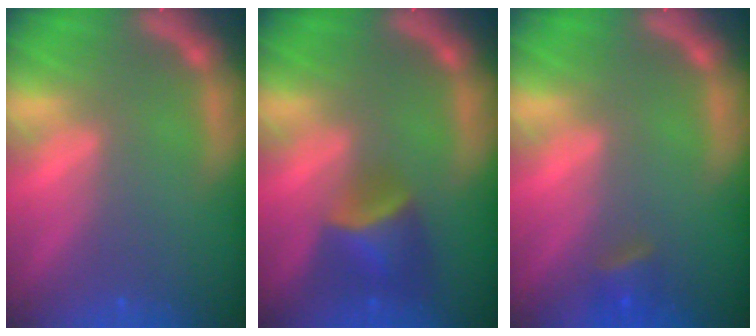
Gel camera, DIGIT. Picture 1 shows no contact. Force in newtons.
{"total": 4.4}
{"total": 1.9}